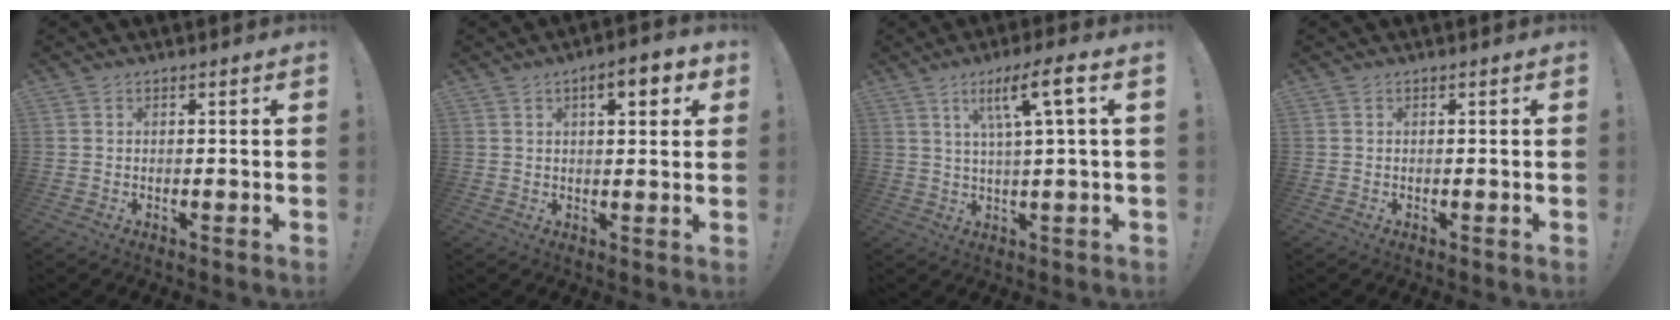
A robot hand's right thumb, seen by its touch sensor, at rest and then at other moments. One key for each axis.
{"total": 7.0, "fx": 3.1, "fy": 2.3, "fz": 5.8, "tx": -0.074, "ty": -0.009, "tz": 0.045}
{"total": 10.1, "fx": 3.4, "fy": 0.1, "fz": 9.6, "tx": -0.169, "ty": -0.001, "tz": 0.045}
{"total": 0.0}